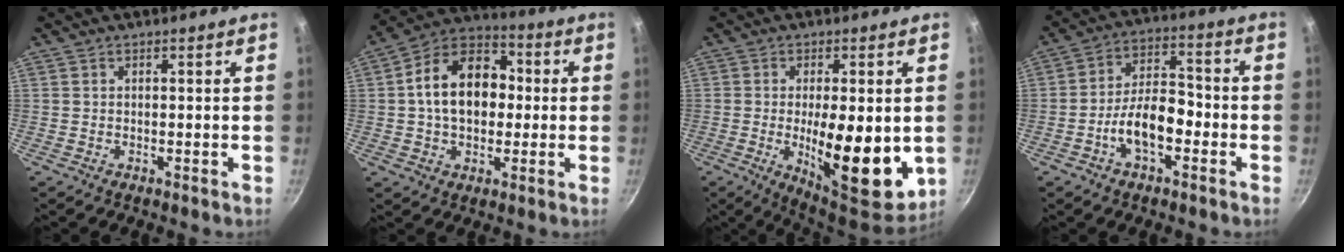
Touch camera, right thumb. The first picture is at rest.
{"total": 15.9, "force": [0.8, 11.2, 11.2], "torque": [-0.147, 0.032, -0.004]}
{"total": 16.4, "force": [-2.0, 6.0, 15.1], "torque": [-0.202, -0.014, -0.020]}
{"total": 10.4, "force": [-3.7, 5.4, 8.0], "torque": [-0.115, 0.049, -0.070]}